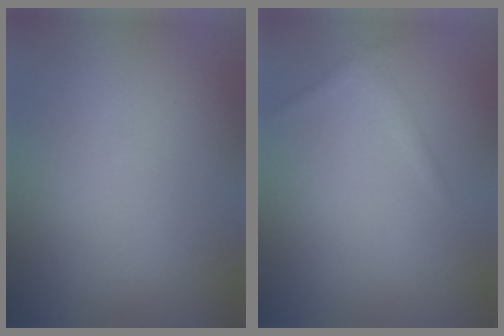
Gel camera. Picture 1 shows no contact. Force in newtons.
{"total": 0.9, "press": 0.9, "slide": 0.1}